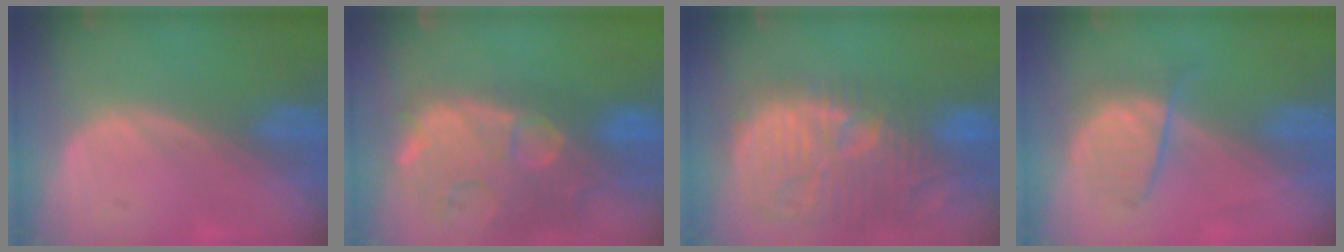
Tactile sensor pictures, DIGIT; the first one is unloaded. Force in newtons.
{"total": 14.8, "press": 11.8, "slide": 8.9}
{"total": 15.4, "press": 13.4, "slide": 7.5}
{"total": 4.4, "press": 4.4, "slide": 0.6}